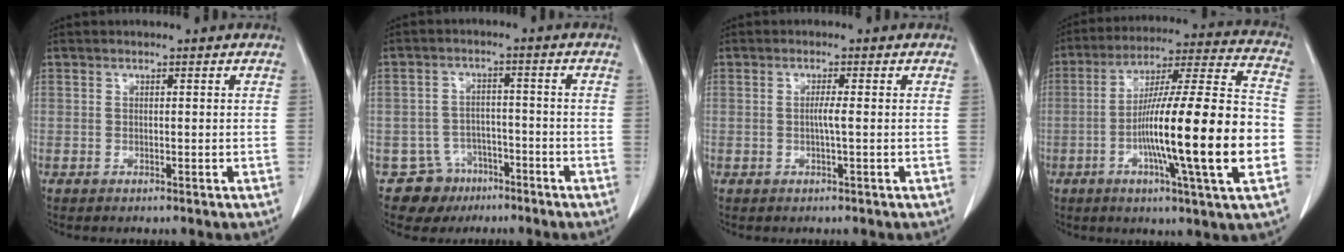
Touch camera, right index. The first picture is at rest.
{"total": 6.2, "force": [-3.9, 4.8, -0.3], "torque": [0.014, 0.014, -0.060]}
{"total": 1.6, "force": [-0.2, -0.3, 1.6], "torque": [-0.033, -0.001, -0.004]}
{"total": 22.0, "force": [-5.0, 0.5, 21.4], "torque": [-0.333, -0.001, -0.086]}